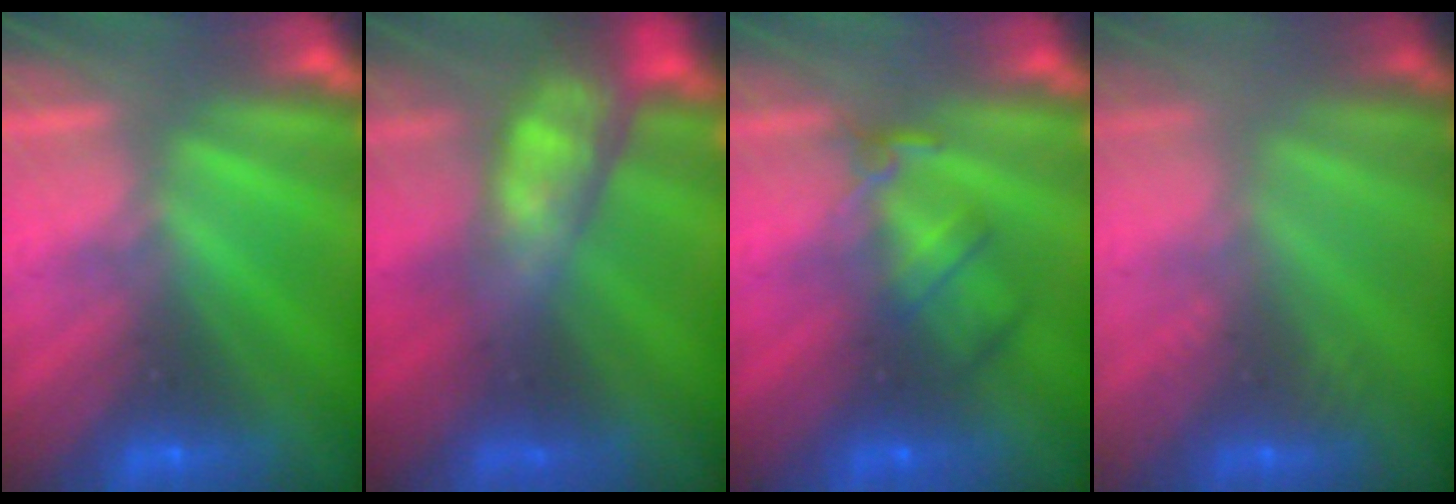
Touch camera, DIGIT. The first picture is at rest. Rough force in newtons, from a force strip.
{"total": 9.0}
{"total": 2.4}
{"total": 2.4}